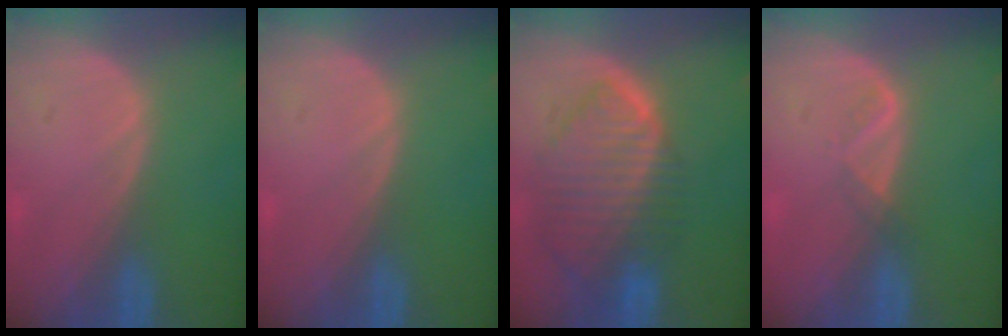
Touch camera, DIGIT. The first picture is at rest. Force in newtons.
{"total": 0.0}
{"total": 10.0, "press": 8.5, "slide": 5.2}
{"total": 1.6, "press": 1.5, "slide": 0.7}